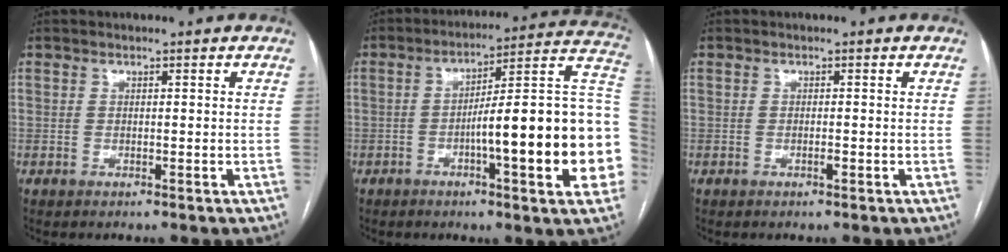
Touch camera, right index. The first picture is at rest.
{"total": 22.1, "force": [-3.7, 2.8, 21.7], "torque": [-0.212, 0.034, -0.043]}
{"total": 0.7, "force": [-0.3, 0.1, 0.6], "torque": [-0.015, -0.001, -0.006]}